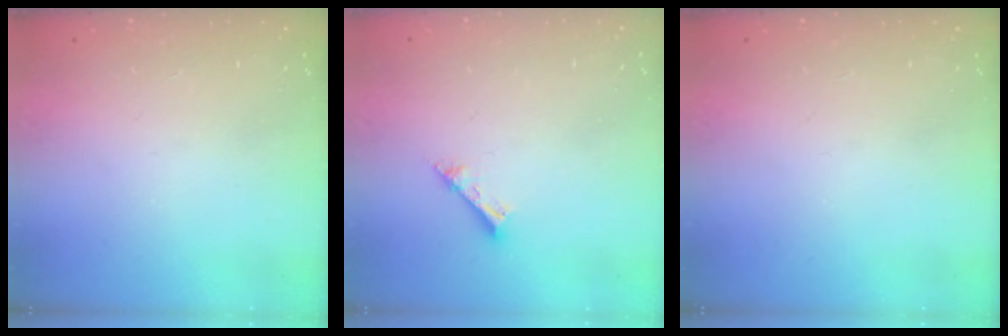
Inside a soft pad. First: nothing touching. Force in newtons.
{"total": 2.5, "press": 2.5, "slide": 0.1}
{"total": 0.0}